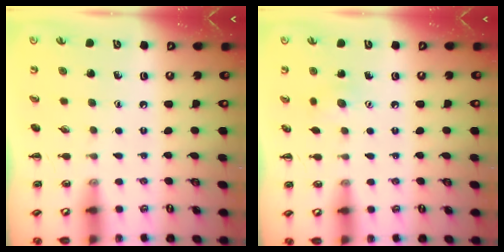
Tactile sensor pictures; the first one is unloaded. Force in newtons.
{"total": 4.4, "press": 4.3, "slide": 0.9}